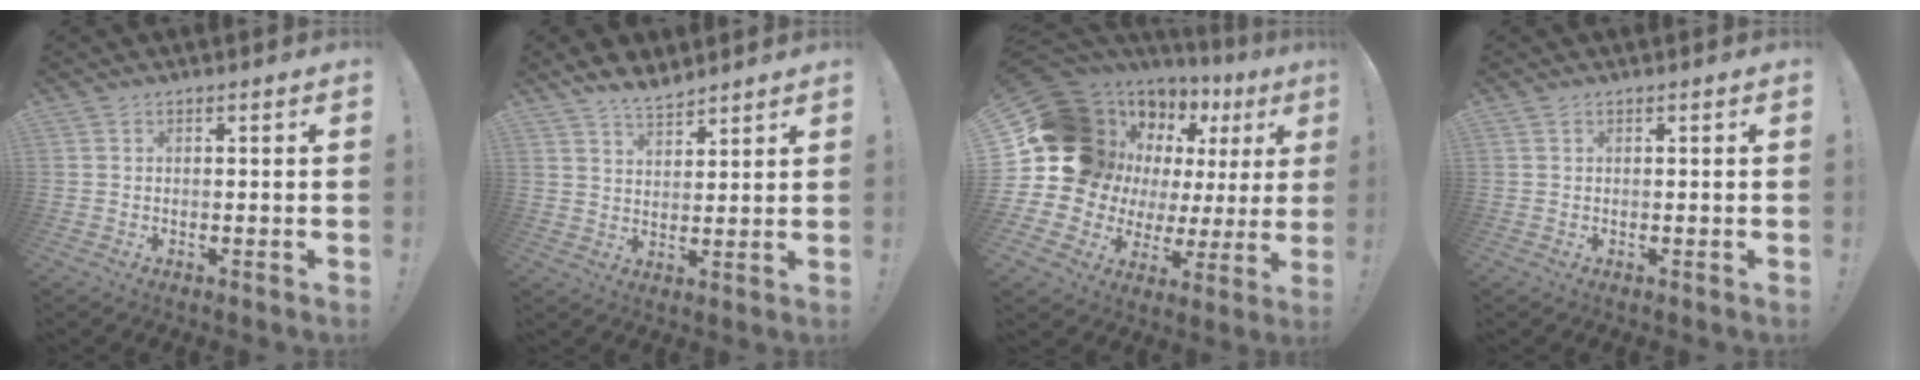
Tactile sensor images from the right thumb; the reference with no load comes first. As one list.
[{"total": 6.5, "force": [5.7, 2.3, 2.3], "torque": [-0.038, -0.031, 0.105]}, {"total": 18.6, "force": [6.0, 14.2, 10.3], "torque": [-0.169, -0.070, 0.154]}, {"total": 0.0}]